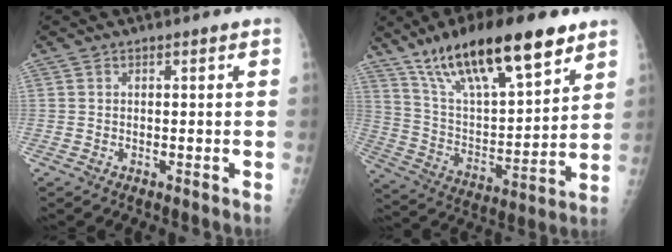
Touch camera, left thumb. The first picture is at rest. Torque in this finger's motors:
{"motor_torque": [1.95, 1.85, 1.47, -1.30, 0.28]}